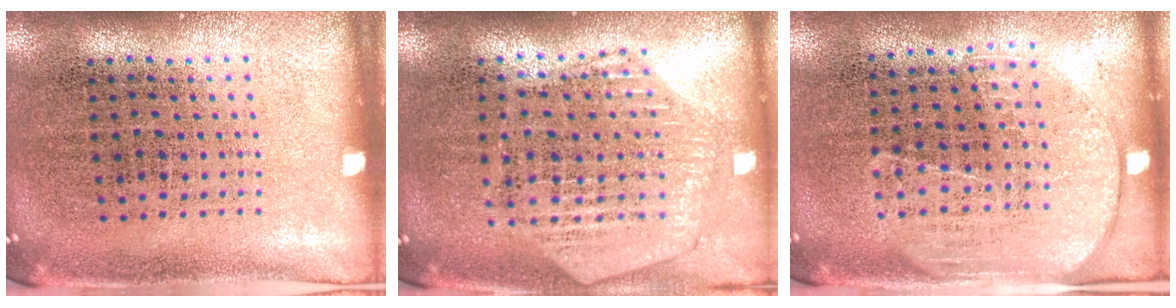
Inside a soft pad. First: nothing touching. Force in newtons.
{"total": 1.1, "press": 1.1, "slide": 0.1}
{"total": 1.7, "press": 1.5, "slide": 0.9}